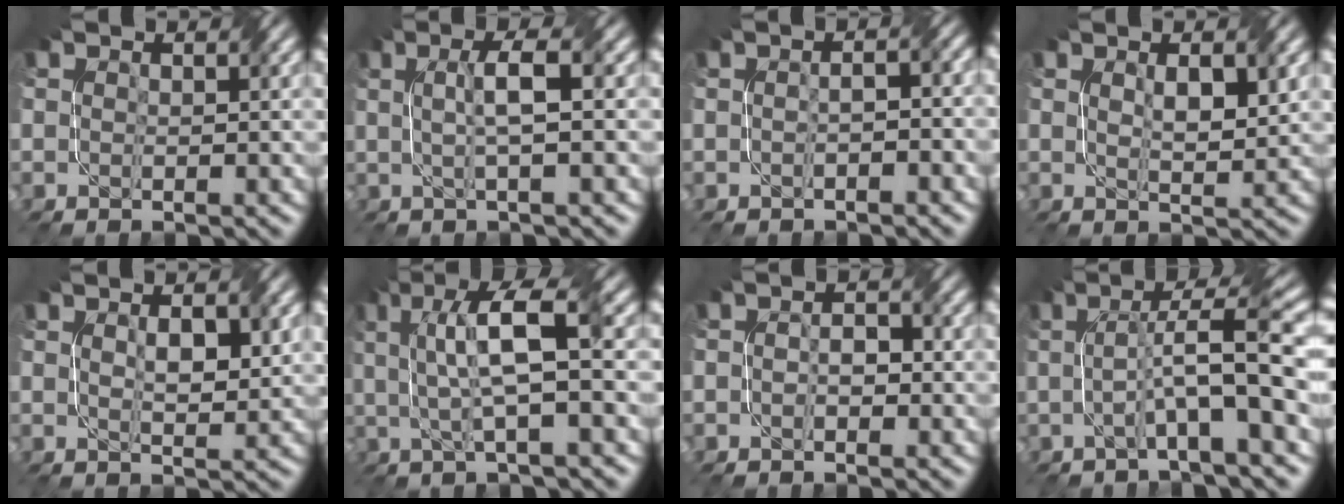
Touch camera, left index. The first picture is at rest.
{"total": 3.3, "force": [0.2, 0.5, 3.2], "torque": [-0.059, 0.010, 0.003]}
{"total": 1.9, "force": [-0.4, 0.6, 1.8], "torque": [-0.028, 0.003, -0.010]}
{"total": 2.6, "force": [0.8, 0.8, 2.3], "torque": [-0.045, 0.001, 0.019]}
{"total": 2.8, "force": [0.7, 1.0, 2.5], "torque": [-0.047, 0.001, 0.017]}
{"total": 6.5, "force": [1.4, 1.3, 6.2], "torque": [-0.119, 0.010, 0.025]}
{"total": 1.4, "force": [-0.5, 0.9, 1.0], "torque": [-0.014, 0.005, -0.010]}
{"total": 7.4, "force": [-0.2, 1.1, 7.3], "torque": [-0.119, 0.019, -0.011]}